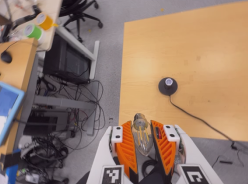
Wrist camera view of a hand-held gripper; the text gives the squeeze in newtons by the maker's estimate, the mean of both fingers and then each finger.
{"total": 14.7, "left": 15.6, "right": 13.7}